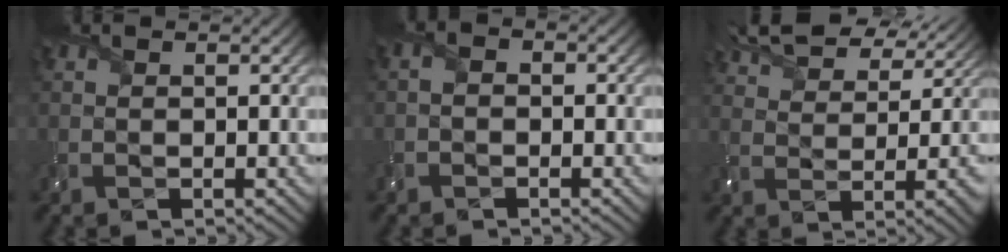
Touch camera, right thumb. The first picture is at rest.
{"total": 1.3, "force": [-0.7, 0.9, 0.7], "torque": [-0.016, 0.002, -0.018]}
{"total": 10.9, "force": [8.2, 3.7, 6.2], "torque": [-0.139, 0.021, 0.136]}